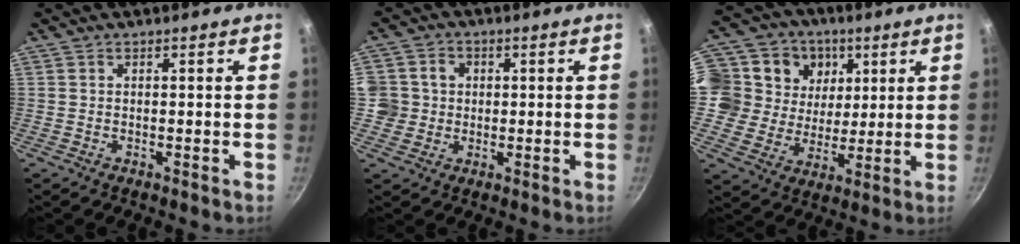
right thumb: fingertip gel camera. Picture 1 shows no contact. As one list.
[{"total": 6.0, "force": [0.2, 5.8, 1.5], "torque": [0.010, 0.008, -0.004]}, {"total": 16.7, "force": [5.4, 14.0, 7.3], "torque": [-0.109, -0.011, 0.089]}]